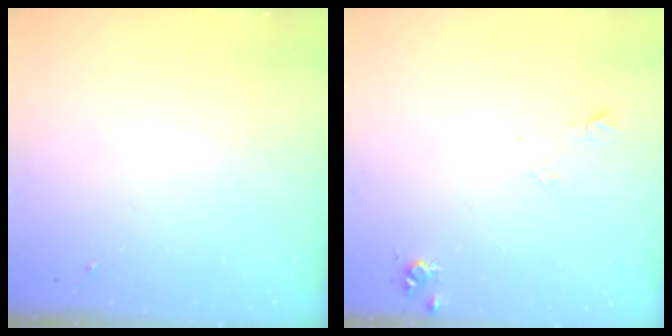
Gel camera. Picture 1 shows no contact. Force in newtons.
{"total": 8.2, "press": 8.2, "slide": 0.8}